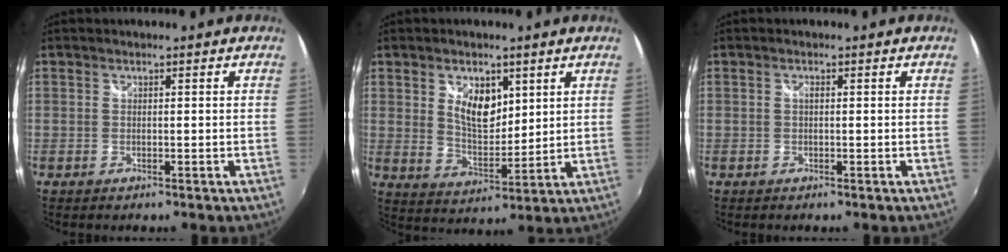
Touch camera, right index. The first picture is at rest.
{"total": 8.0, "force": [3.2, 4.5, 5.8], "torque": [-0.097, -0.001, 0.063]}
{"total": 0.6, "force": [0.0, 0.2, 0.5], "torque": [-0.010, 0.003, -0.002]}